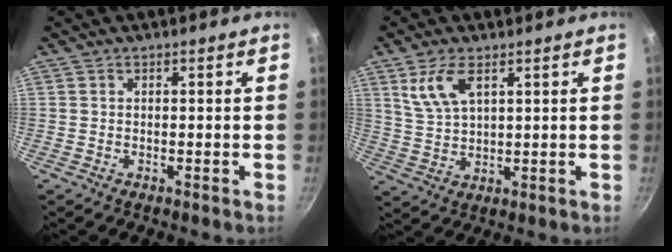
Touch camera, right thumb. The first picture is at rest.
{"total": 7.0, "force": [3.5, 3.2, 5.1], "torque": [-0.100, -0.011, 0.079]}